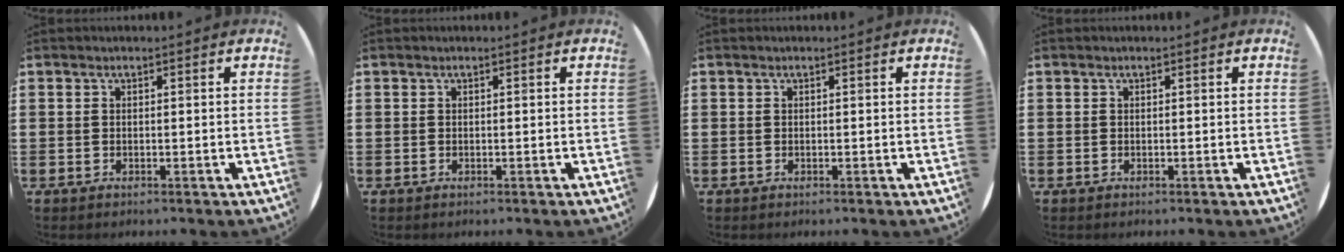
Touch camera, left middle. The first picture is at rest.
{"total": 0.0}
{"total": 0.0}
{"total": 0.0}